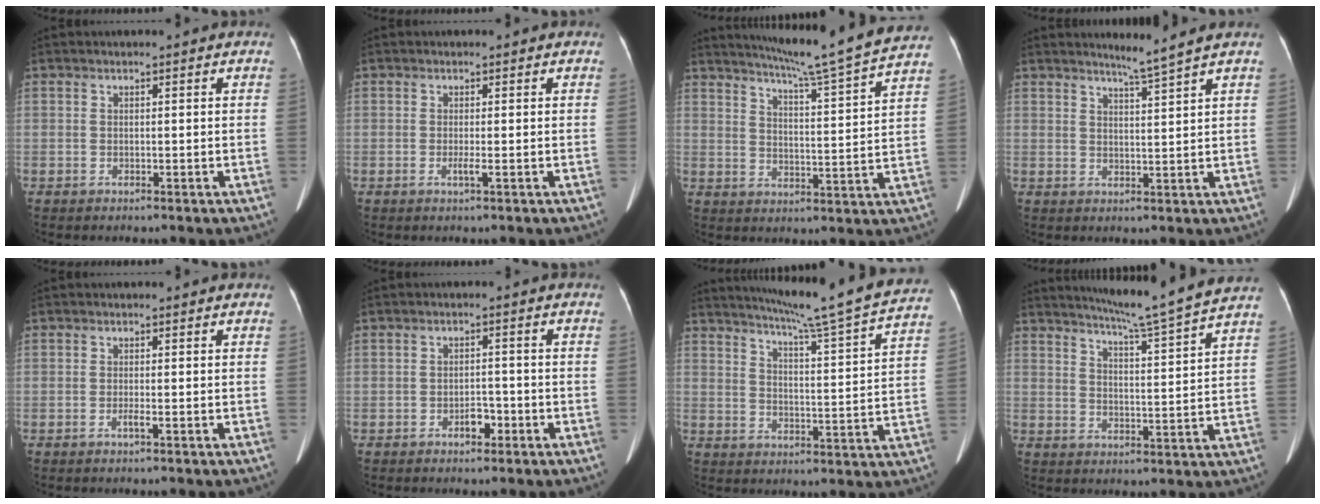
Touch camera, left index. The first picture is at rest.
{"total": 1.1, "force": [-0.4, -0.2, 1.0], "torque": [-0.022, -0.003, -0.007]}
{"total": 17.0, "force": [15.1, -1.9, 7.5], "torque": [-0.126, -0.037, 0.195]}
{"total": 3.3, "force": [2.7, -1.6, 1.0], "torque": [-0.025, -0.017, 0.055]}
{"total": 0.8, "force": [-0.5, -0.1, 0.7], "torque": [-0.017, -0.001, -0.008]}
{"total": 2.5, "force": [-1.5, 1.2, 1.5], "torque": [-0.022, 0.005, -0.024]}
{"total": 20.2, "force": [17.9, -1.5, 9.3], "torque": [-0.149, -0.044, 0.229]}
{"total": 12.9, "force": [11.7, -2.0, 5.2], "torque": [-0.091, -0.023, 0.158]}